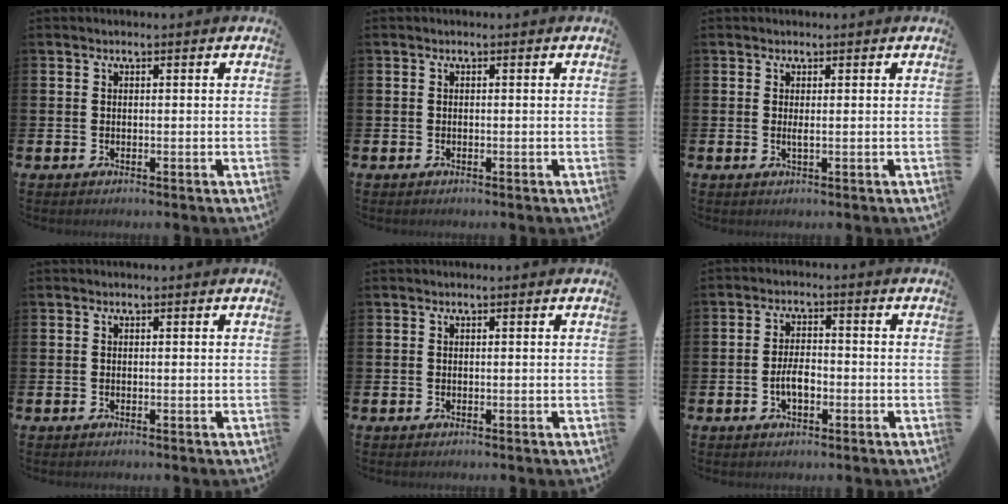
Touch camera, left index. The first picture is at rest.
{"total": 0.0}
{"total": 0.7, "force": [0.2, 0.0, 0.7], "torque": [-0.015, 0.000, 0.004]}
{"total": 0.0}
{"total": 0.0}
{"total": 3.5, "force": [-1.0, 1.8, 2.9], "torque": [-0.041, 0.001, -0.023]}